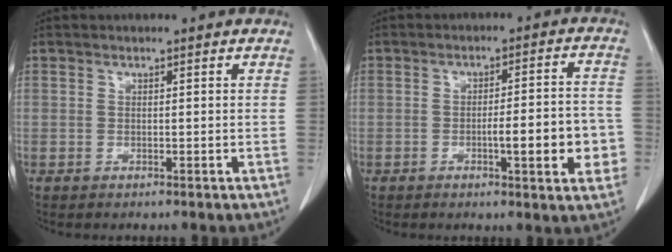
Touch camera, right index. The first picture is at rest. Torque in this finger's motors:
{"motor_torque": [0.96, -0.48, 0.28, 0.08]}